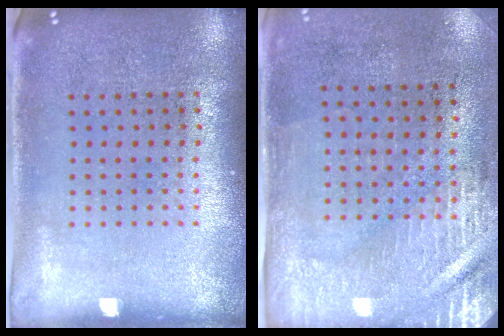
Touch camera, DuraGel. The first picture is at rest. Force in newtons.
{"total": 2.9, "press": 2.5, "slide": 1.5}